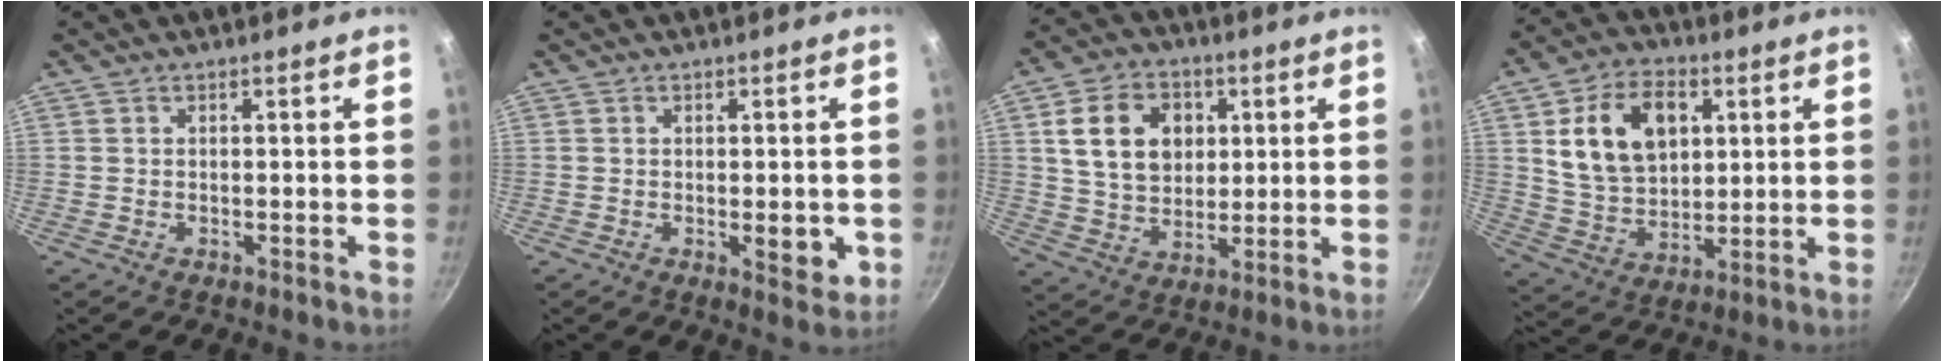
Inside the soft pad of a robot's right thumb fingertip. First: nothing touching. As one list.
[{"total": 4.6, "force": [-0.8, 2.1, 4.1], "torque": [-0.046, -0.006, -0.008]}, {"total": 13.8, "force": [3.5, 10.5, 8.3], "torque": [-0.119, 0.000, 0.060]}, {"total": 16.0, "force": [4.4, 11.0, 10.8], "torque": [-0.161, -0.008, 0.083]}]